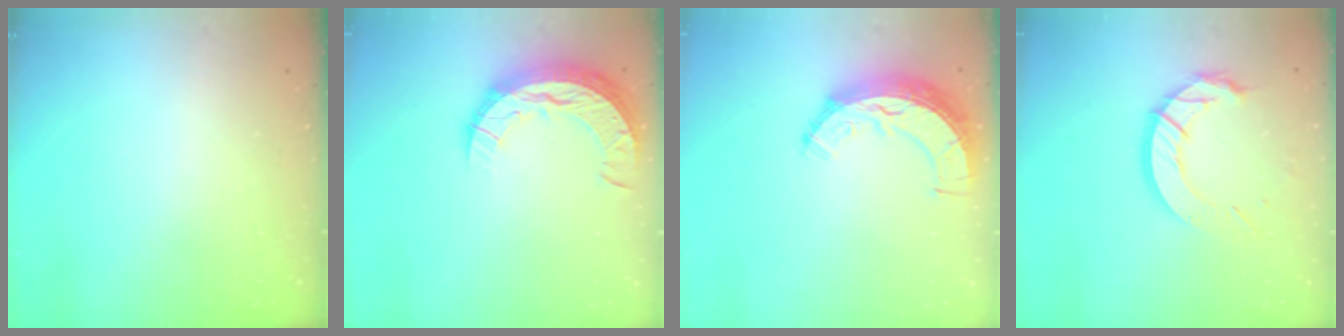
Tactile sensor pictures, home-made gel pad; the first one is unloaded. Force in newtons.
{"total": 12.2, "press": 12.2, "slide": 0.9}
{"total": 9.6, "press": 9.6, "slide": 0.8}
{"total": 12.3, "press": 12.2, "slide": 1.2}